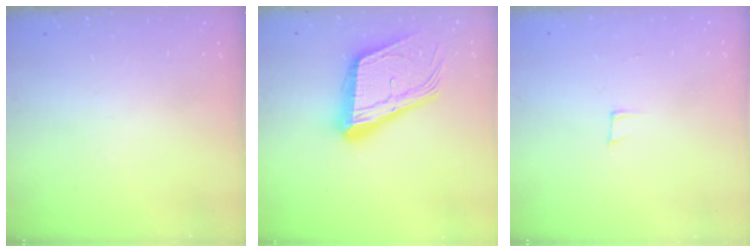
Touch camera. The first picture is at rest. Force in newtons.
{"total": 23.2, "press": 22.8, "slide": 3.7}
{"total": 4.4, "press": 4.4, "slide": 0.3}